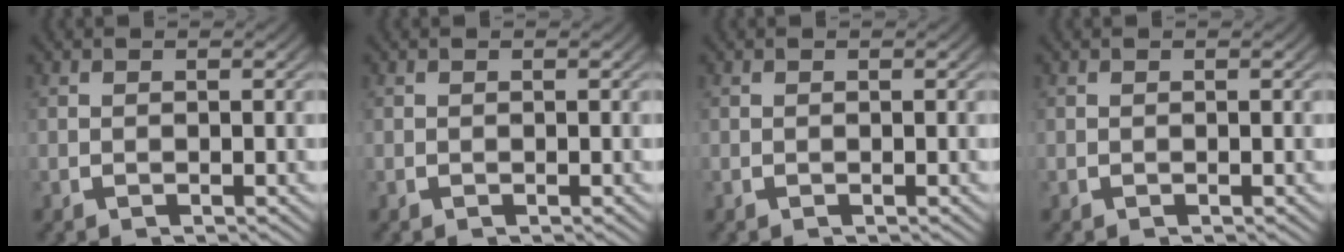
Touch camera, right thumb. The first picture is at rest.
{"total": 0.0}
{"total": 0.0}
{"total": 0.0}